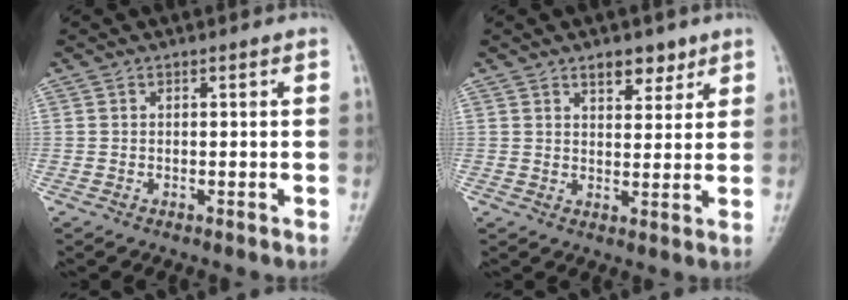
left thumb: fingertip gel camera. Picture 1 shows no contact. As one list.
[{"total": 5.0, "force": [3.3, 2.6, 2.6], "torque": [-0.009, -0.019, 0.050]}]